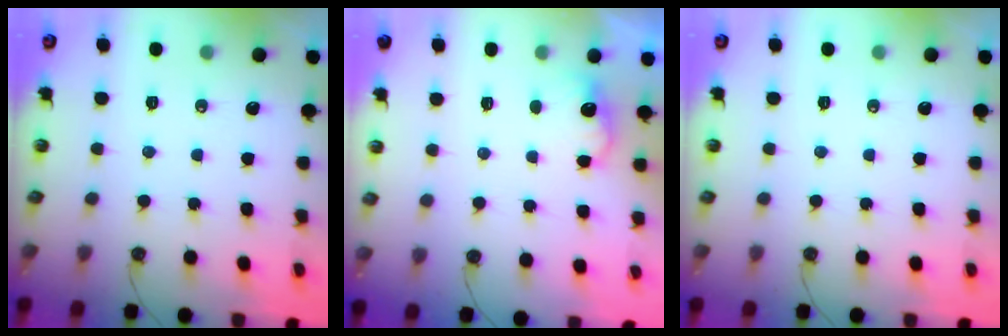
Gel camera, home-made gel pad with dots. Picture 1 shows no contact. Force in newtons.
{"total": 4.5, "press": 4.4, "slide": 1.0}
{"total": 0.0}